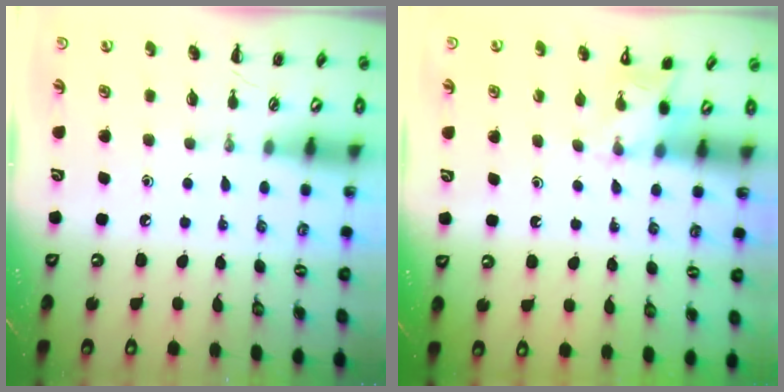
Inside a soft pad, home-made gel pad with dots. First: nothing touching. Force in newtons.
{"total": 3.5, "press": 3.3, "slide": 1.1}